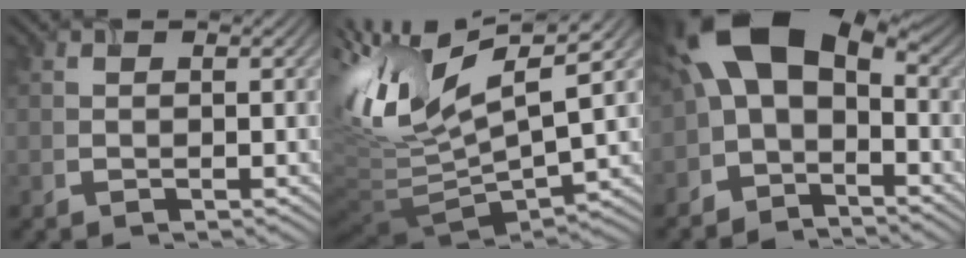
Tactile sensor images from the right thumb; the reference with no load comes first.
{"total": 15.2, "force": [2.9, 5.2, 13.9], "torque": [-0.309, 0.009, 0.061]}
{"total": 12.3, "force": [-0.3, 7.5, 9.7], "torque": [-0.192, 0.007, -0.021]}